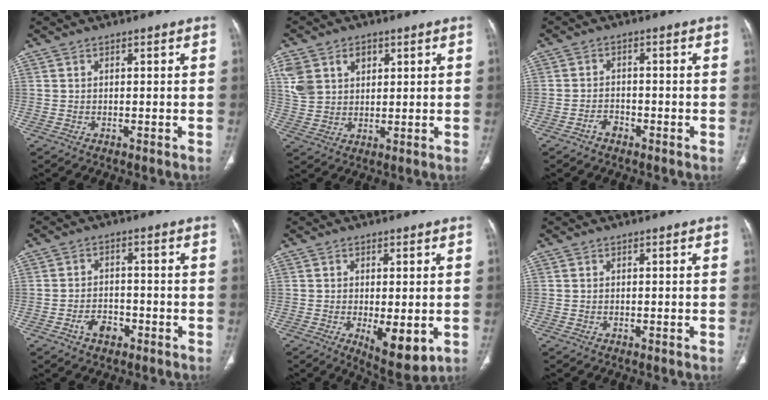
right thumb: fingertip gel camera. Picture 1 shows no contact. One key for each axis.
{"total": 8.8, "fx": 3.5, "fy": 6.6, "fz": 4.6, "tx": -0.074, "ty": -0.003, "tz": 0.076}
{"total": 2.3, "fx": -1.6, "fy": 1.3, "fz": 0.9, "tx": -0.016, "ty": 0.015, "tz": -0.028}
{"total": 4.6, "fx": -2.4, "fy": 2.9, "fz": 2.6, "tx": -0.033, "ty": 0.022, "tz": -0.039}
{"total": 8.6, "fx": -1.9, "fy": 3.3, "fz": 7.7, "tx": -0.107, "ty": -0.023, "tz": -0.021}
{"total": 0.0}